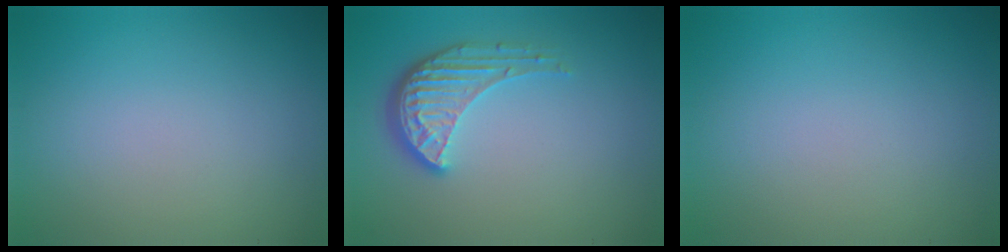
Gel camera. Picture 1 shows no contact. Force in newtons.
{"total": 4.0, "press": 3.1, "slide": 2.6}
{"total": 0.0}